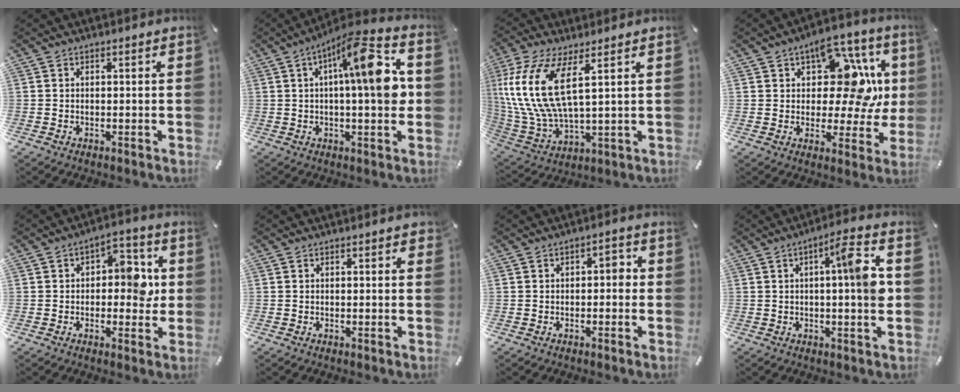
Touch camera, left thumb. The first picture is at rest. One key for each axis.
{"total": 16.3, "fx": 3.0, "fy": 3.9, "fz": 15.6, "tx": -0.231, "ty": -0.007, "tz": 0.038}
{"total": 15.9, "fx": 6.0, "fy": 5.9, "fz": 13.5, "tx": -0.316, "ty": -0.026, "tz": 0.102}
{"total": 15.3, "fx": 5.2, "fy": 9.1, "fz": 11.1, "tx": -0.153, "ty": -0.042, "tz": 0.091}
{"total": 8.2, "fx": 0.1, "fy": 5.4, "fz": 6.1, "tx": -0.068, "ty": 0.002, "tz": -0.008}
{"total": 0.7, "fx": 0.3, "fy": 0.4, "fz": 0.5, "tx": -0.002, "ty": 0.001, "tz": 0.003}
{"total": 2.6, "fx": -0.6, "fy": 1.6, "fz": 2.0, "tx": -0.031, "ty": 0.010, "tz": -0.018}
{"total": 10.8, "fx": 1.2, "fy": 1.5, "fz": 10.6, "tx": -0.157, "ty": -0.002, "tz": 0.009}